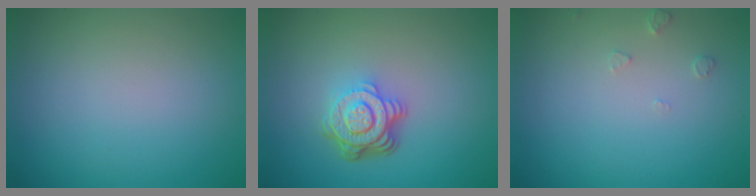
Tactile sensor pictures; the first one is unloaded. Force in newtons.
{"total": 5.0, "press": 3.6, "slide": 3.6}
{"total": 0.9, "press": 0.9, "slide": 0.2}